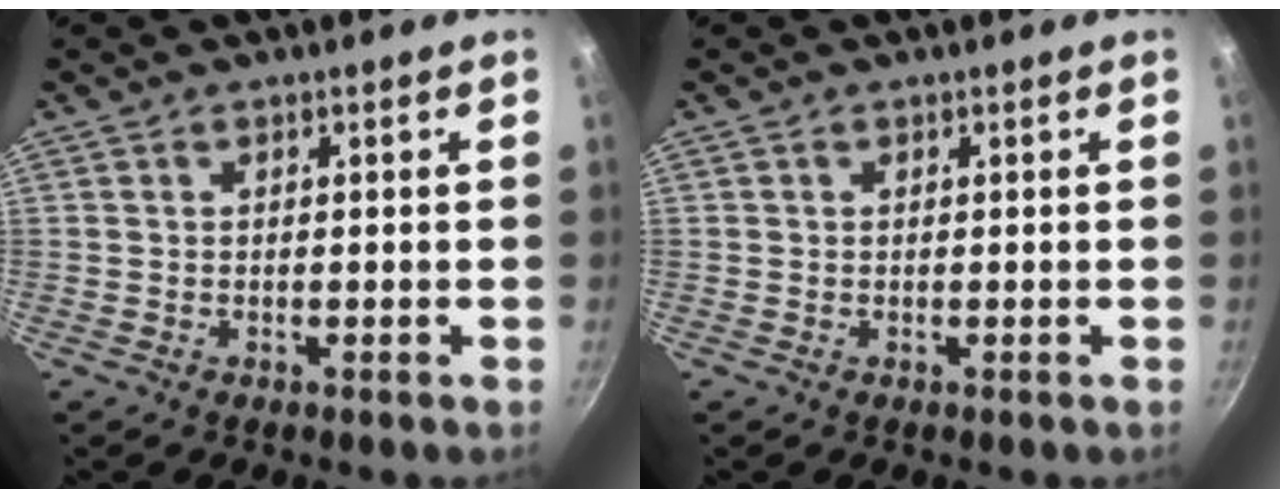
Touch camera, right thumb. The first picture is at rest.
{"total": 0.0}